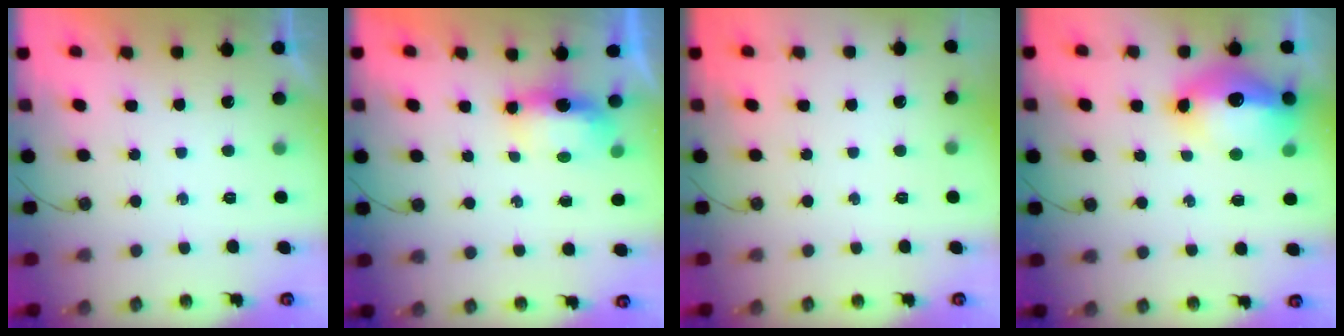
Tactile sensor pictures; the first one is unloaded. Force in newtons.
{"total": 5.8, "press": 5.6, "slide": 1.5}
{"total": 0.0}
{"total": 16.4, "press": 16.3, "slide": 1.9}